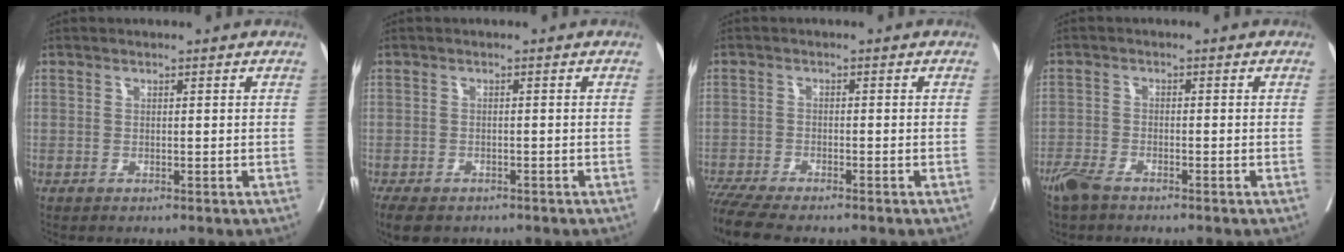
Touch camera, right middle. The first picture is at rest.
{"total": 7.4, "force": [-5.4, 3.8, 3.4], "torque": [-0.061, -0.008, -0.076]}
{"total": 7.3, "force": [-6.4, 0.6, 3.5], "torque": [-0.054, -0.013, -0.106]}
{"total": 4.0, "force": [-3.3, 1.1, 2.0], "torque": [-0.041, -0.006, -0.064]}